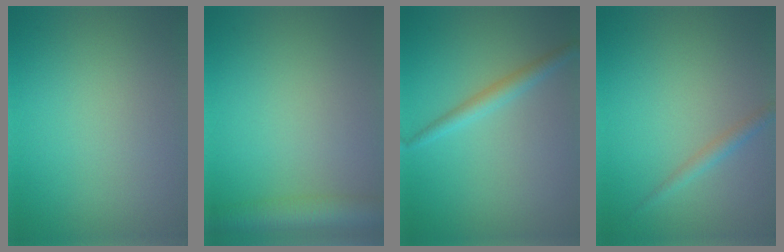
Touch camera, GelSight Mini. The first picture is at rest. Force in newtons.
{"total": 4.6, "press": 4.6, "slide": 0.1}
{"total": 2.0, "press": 2.0, "slide": 0.1}
{"total": 1.4, "press": 1.4, "slide": 0.0}